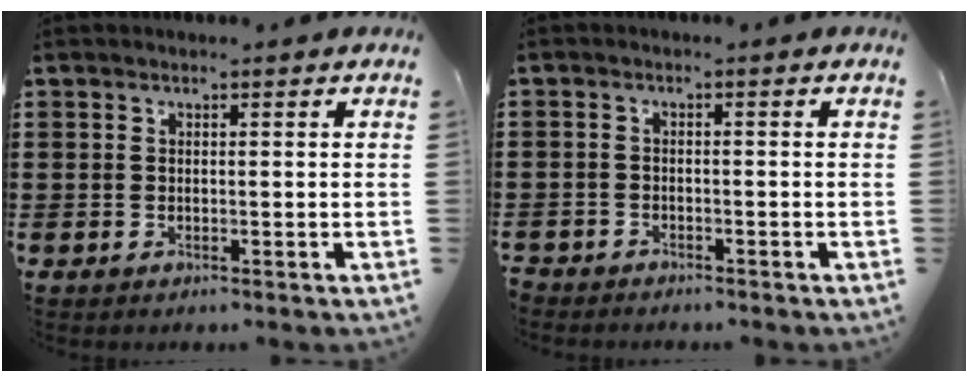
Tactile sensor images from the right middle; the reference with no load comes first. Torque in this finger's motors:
{"motor_torque": [-0.64, -1.00, -0.28, -0.10]}